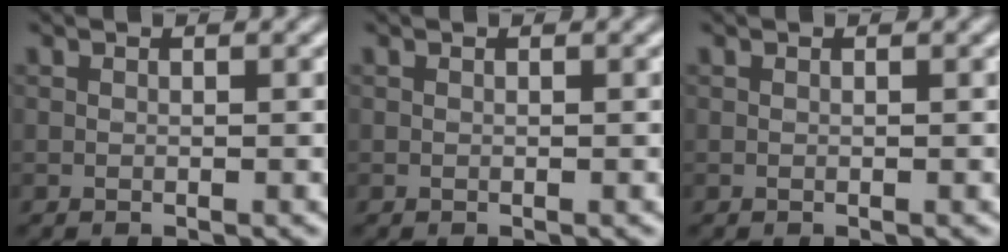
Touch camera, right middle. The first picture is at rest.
{"total": 0.0}
{"total": 0.0}